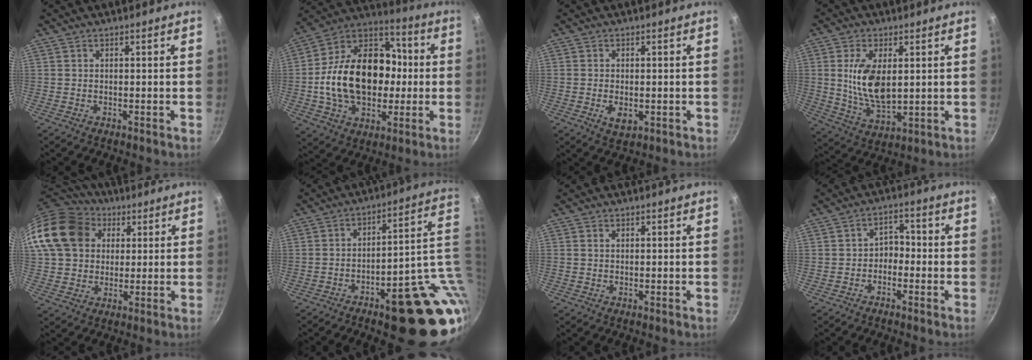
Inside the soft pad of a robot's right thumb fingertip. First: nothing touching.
{"total": 25.3, "force": [-1.3, 18.0, 17.8], "torque": [-0.271, 0.050, -0.024]}
{"total": 3.9, "force": [-0.9, 2.3, 3.0], "torque": [-0.047, -0.005, -0.009]}
{"total": 11.6, "force": [1.8, 6.0, 9.8], "torque": [-0.178, -0.017, 0.043]}
{"total": 17.8, "force": [5.1, 14.3, 9.4], "torque": [-0.162, 0.022, 0.085]}
{"total": 22.1, "force": [-3.9, 9.0, 19.8], "torque": [-0.186, 0.016, -0.032]}
{"total": 0.8, "force": [0.3, 0.6, 0.4], "torque": [-0.006, 0.002, 0.004]}
{"total": 3.5, "force": [-1.3, 2.6, 2.0], "torque": [-0.010, 0.025, -0.029]}